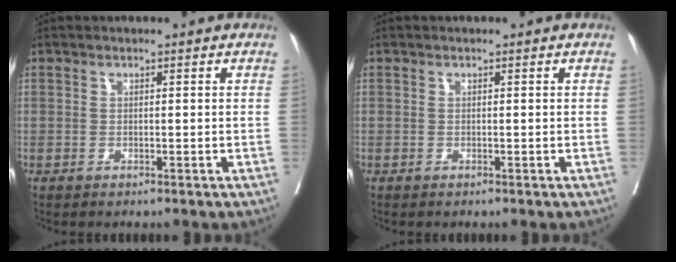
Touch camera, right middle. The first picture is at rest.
{"total": 0.0}